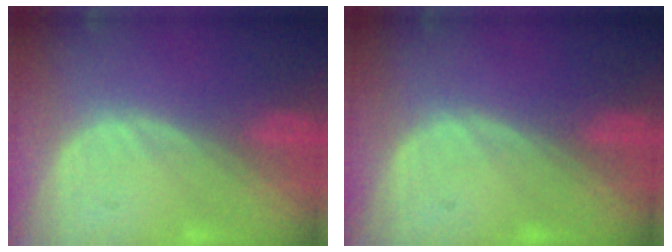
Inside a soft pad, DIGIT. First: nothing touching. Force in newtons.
{"total": 0.0}